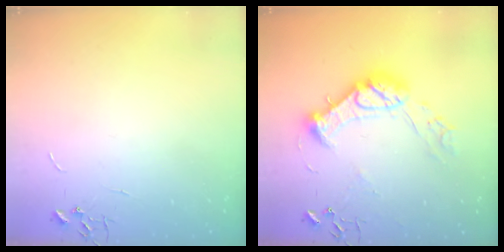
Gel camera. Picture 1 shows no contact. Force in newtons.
{"total": 16.0, "press": 15.9, "slide": 1.2}